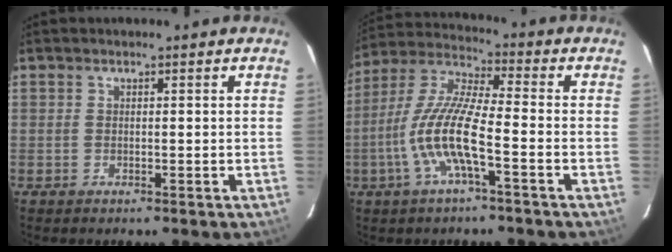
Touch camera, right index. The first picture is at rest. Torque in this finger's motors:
{"motor_torque": [1.31, -0.83, 1.05, 0.21]}